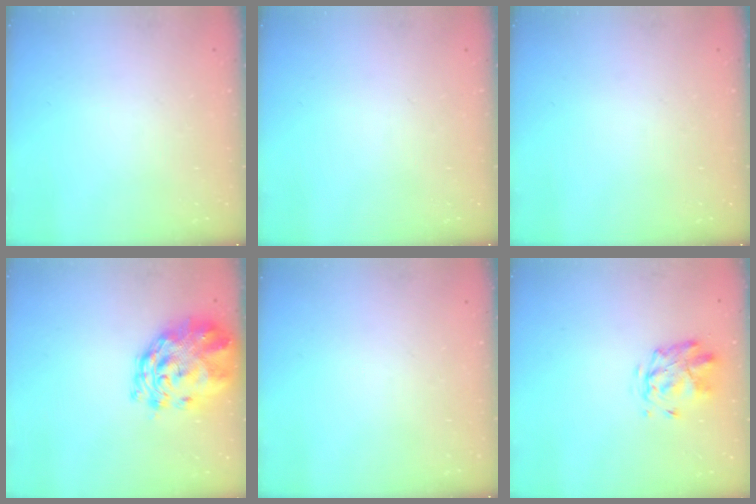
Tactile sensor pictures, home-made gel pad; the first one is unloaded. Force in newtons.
{"total": 0.0}
{"total": 0.0}
{"total": 4.3, "press": 4.0, "slide": 1.5}
{"total": 0.0}
{"total": 2.8, "press": 2.4, "slide": 1.4}